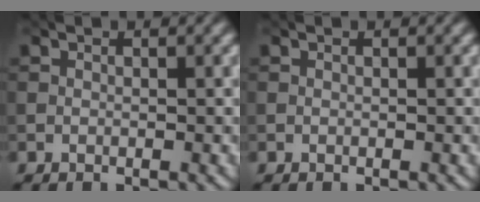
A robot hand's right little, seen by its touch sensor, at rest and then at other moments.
{"total": 0.0}